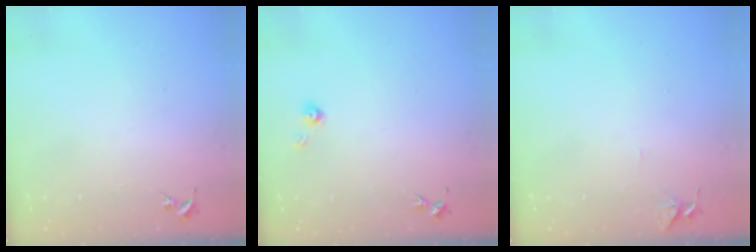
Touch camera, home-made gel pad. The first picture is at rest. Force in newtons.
{"total": 4.0, "press": 4.0, "slide": 0.3}
{"total": 5.2, "press": 5.1, "slide": 0.4}